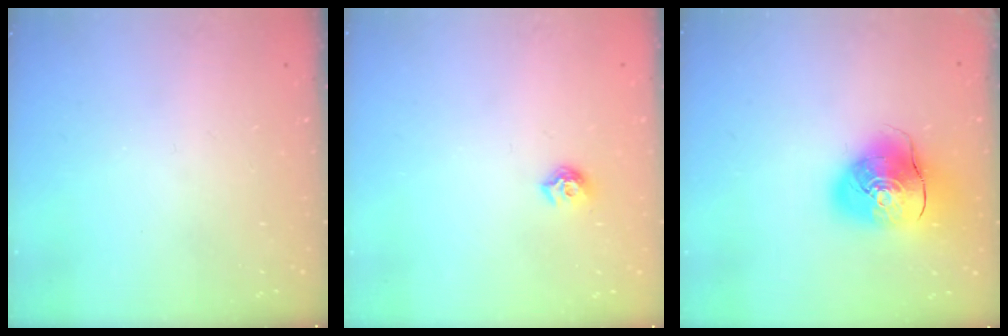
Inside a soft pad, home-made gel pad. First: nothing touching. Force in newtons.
{"total": 6.9, "press": 6.8, "slide": 0.7}
{"total": 12.5, "press": 12.3, "slide": 2.1}